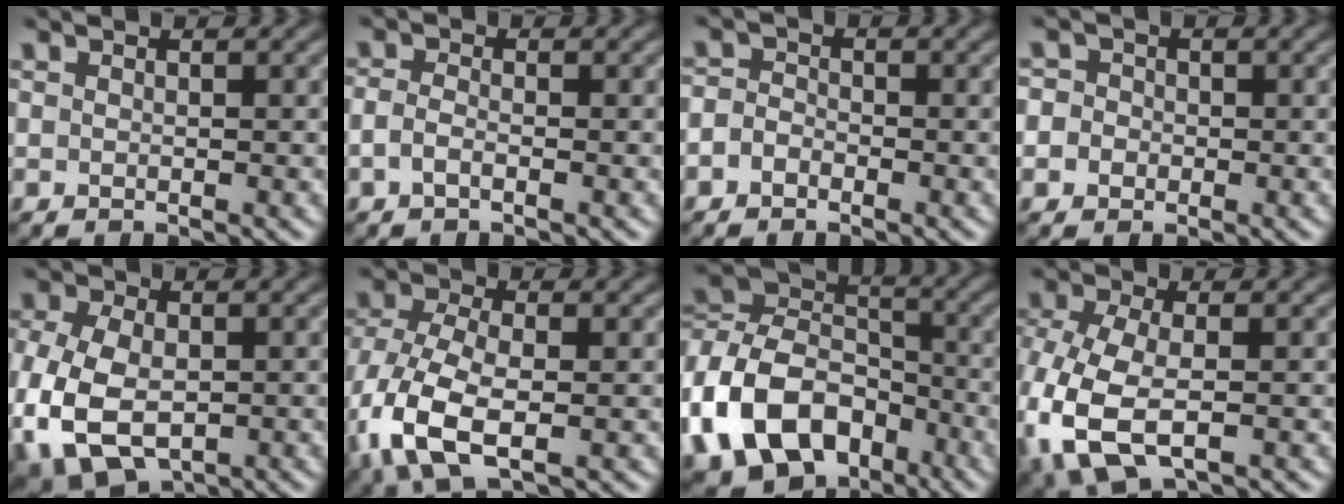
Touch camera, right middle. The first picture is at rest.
{"total": 1.3, "force": [-0.7, 0.6, 1.0], "torque": [-0.024, 0.000, -0.018]}
{"total": 1.7, "force": [-0.8, 1.3, 0.7], "torque": [-0.005, 0.004, -0.024]}
{"total": 3.5, "force": [0.1, 3.2, 1.4], "torque": [0.003, 0.030, -0.039]}
{"total": 9.1, "force": [-3.2, 5.6, 6.4], "torque": [-0.156, -0.025, -0.055]}
{"total": 9.2, "force": [-2.8, 5.0, 7.2], "torque": [-0.176, -0.017, -0.060]}
{"total": 14.3, "force": [-5.9, 10.2, 8.1], "torque": [-0.187, 0.001, -0.118]}
{"total": 9.5, "force": [-3.0, 5.3, 7.2], "torque": [-0.191, -0.025, -0.055]}